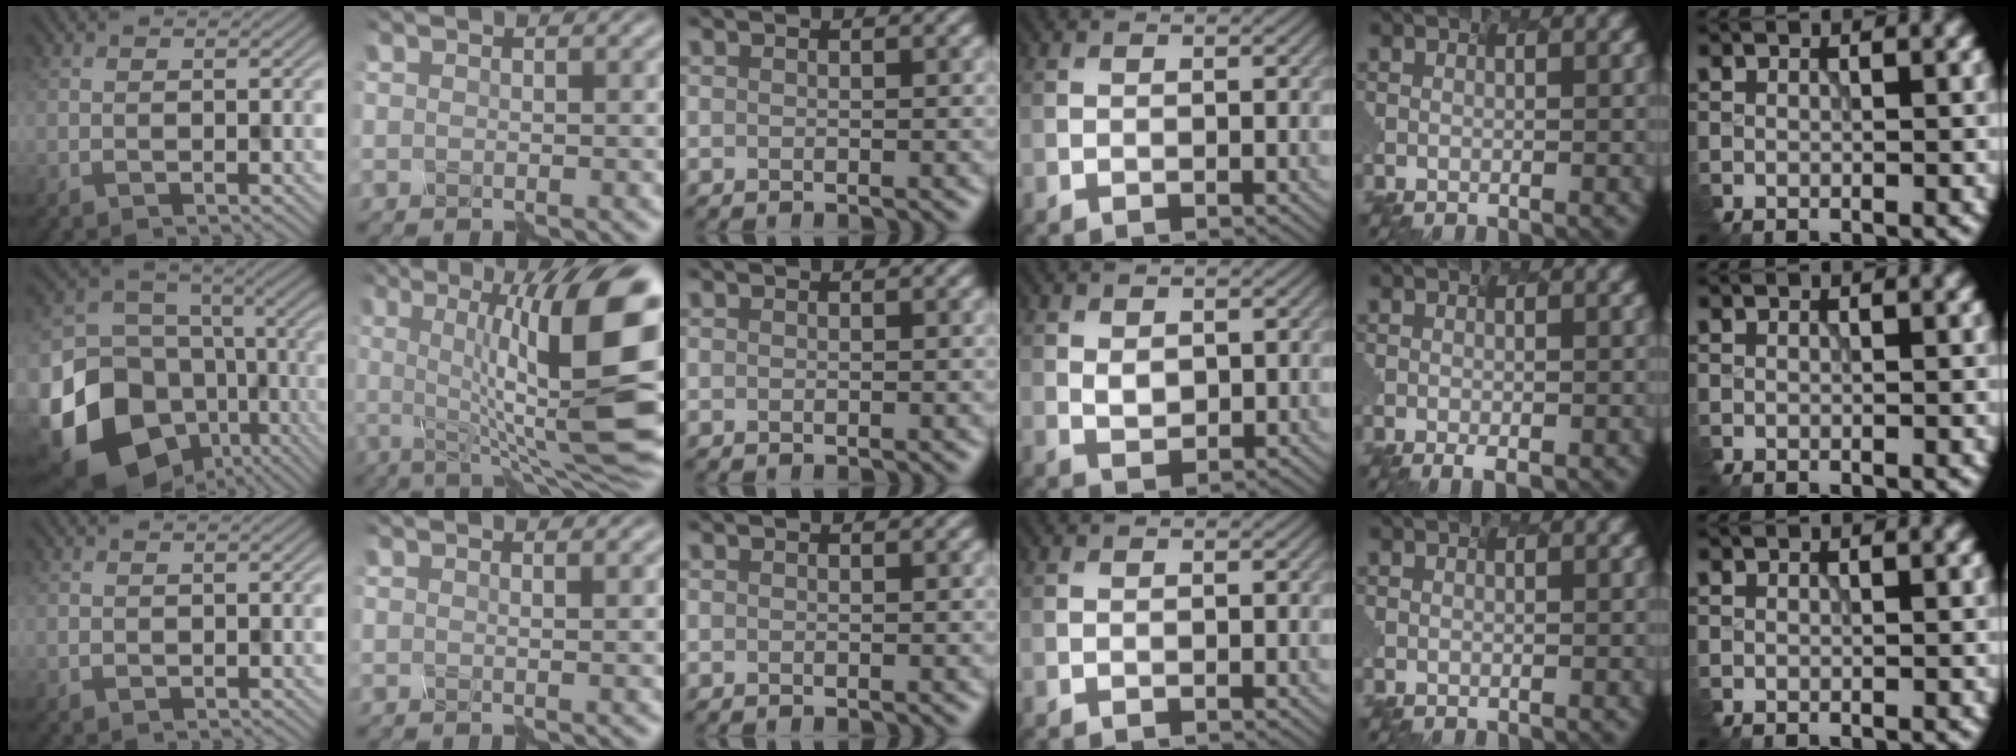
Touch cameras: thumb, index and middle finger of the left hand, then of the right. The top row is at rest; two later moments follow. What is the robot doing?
{"motion": "disassemble", "object": "puzzle pieces"}